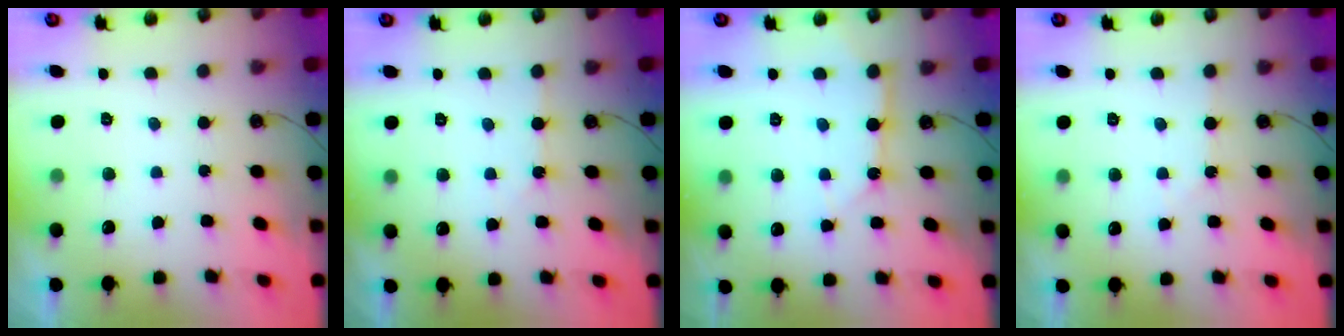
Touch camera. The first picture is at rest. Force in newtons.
{"total": 1.6, "press": 1.6, "slide": 0.3}
{"total": 7.0, "press": 7.0, "slide": 0.8}
{"total": 3.9, "press": 3.8, "slide": 0.7}